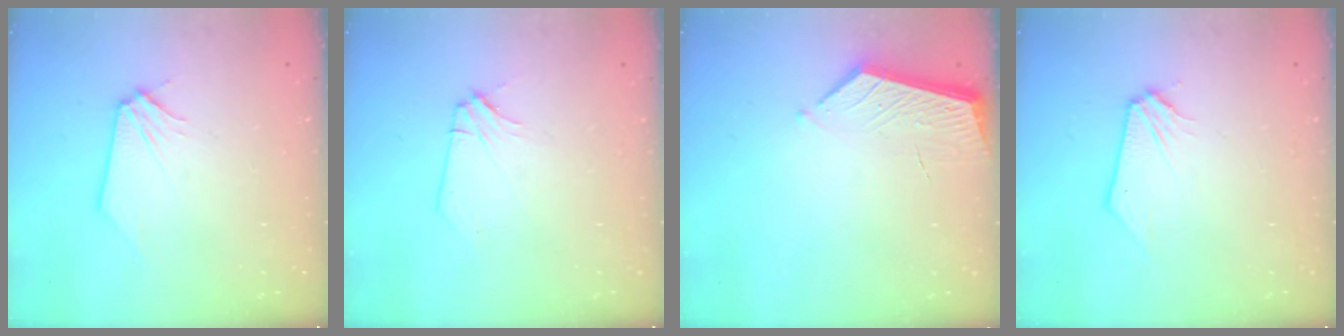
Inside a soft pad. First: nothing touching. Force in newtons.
{"total": 2.9, "press": 2.9, "slide": 0.5}
{"total": 3.8, "press": 3.8, "slide": 0.4}
{"total": 0.0}